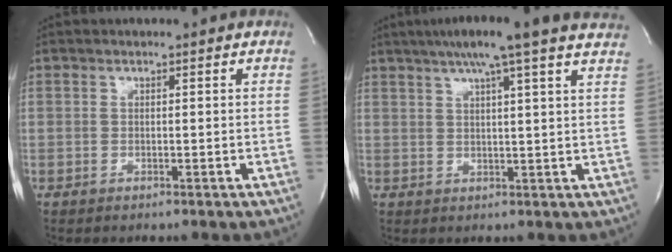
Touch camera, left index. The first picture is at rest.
{"total": 14.7, "force": [11.7, -0.5, 8.9], "torque": [-0.145, 0.026, 0.141]}